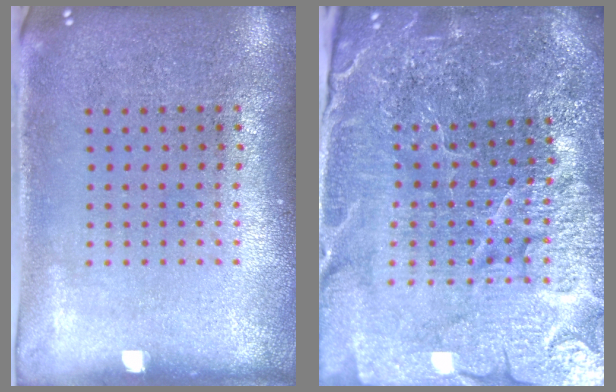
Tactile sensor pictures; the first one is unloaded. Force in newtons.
{"total": 5.8, "press": 5.2, "slide": 2.5}